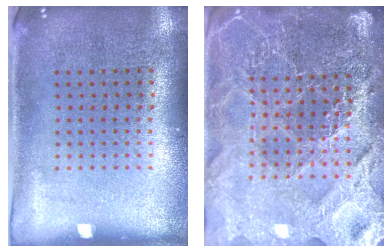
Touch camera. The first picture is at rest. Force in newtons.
{"total": 4.8, "press": 4.4, "slide": 2.0}